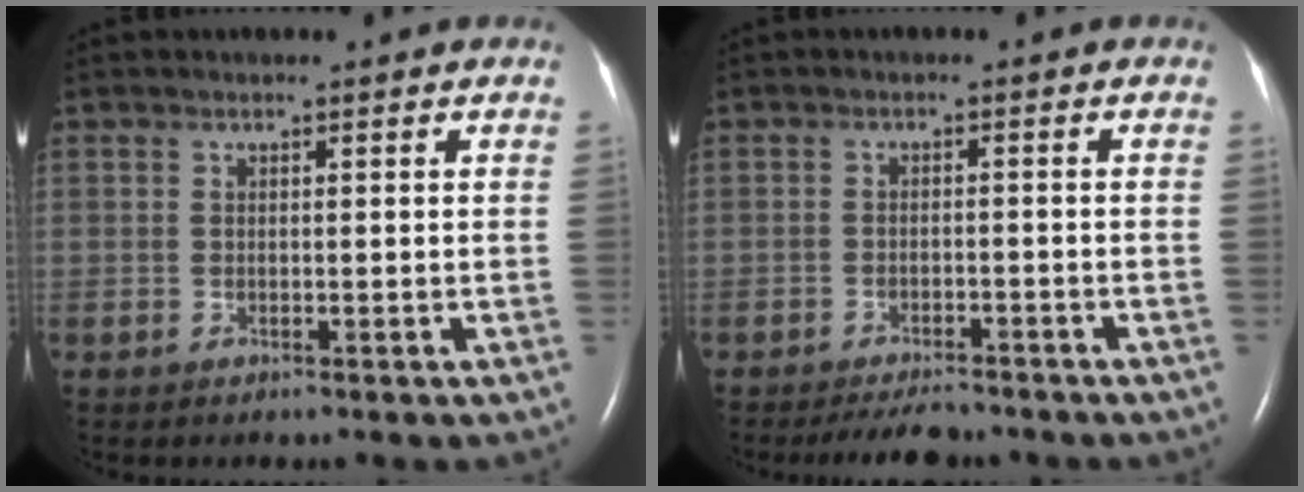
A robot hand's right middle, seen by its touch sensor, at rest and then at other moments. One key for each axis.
{"total": 5.0, "fx": -4.6, "fy": 1.4, "fz": 1.5, "tx": -0.024, "ty": -0.008, "tz": -0.070}